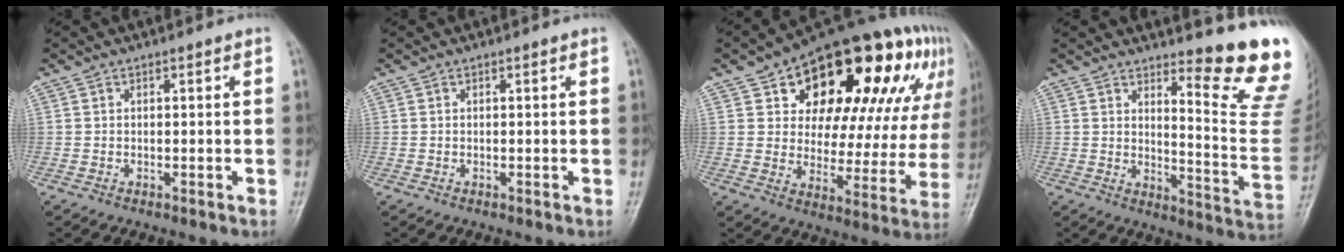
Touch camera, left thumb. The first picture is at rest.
{"total": 0.0}
{"total": 29.2, "force": [12.8, 14.9, 21.6], "torque": [-0.260, 0.023, 0.190]}
{"total": 15.6, "force": [12.1, 1.6, 9.8], "torque": [-0.104, -0.145, 0.153]}